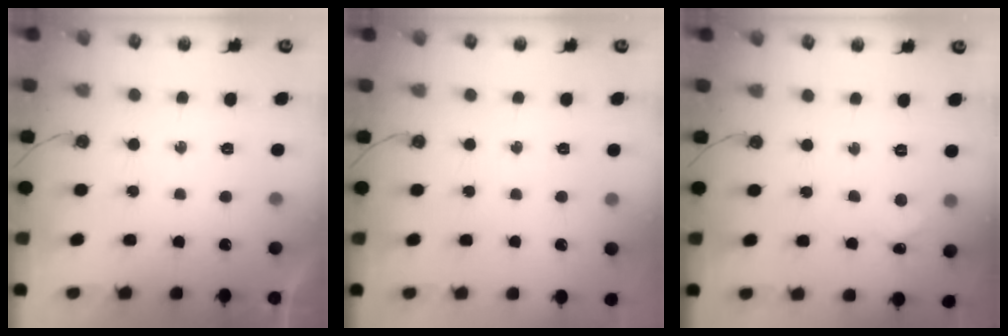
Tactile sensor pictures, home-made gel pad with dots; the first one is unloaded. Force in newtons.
{"total": 0.0}
{"total": 2.0, "press": 2.0, "slide": 0.3}